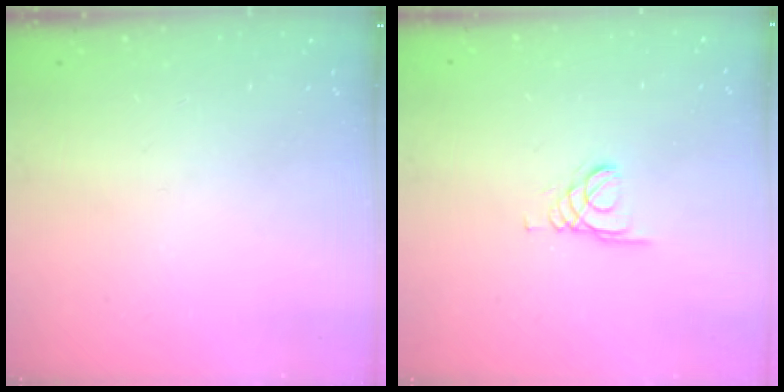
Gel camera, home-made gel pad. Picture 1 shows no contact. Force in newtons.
{"total": 1.6, "press": 1.6, "slide": 0.0}